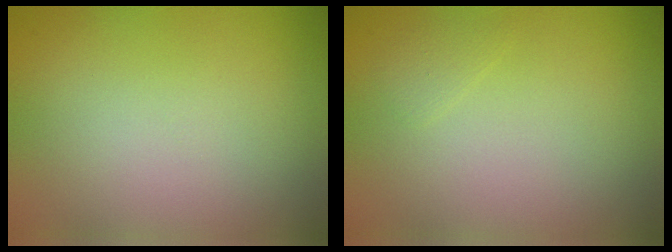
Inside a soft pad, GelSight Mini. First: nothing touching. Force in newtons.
{"total": 0.7, "press": 0.7, "slide": 0.0}